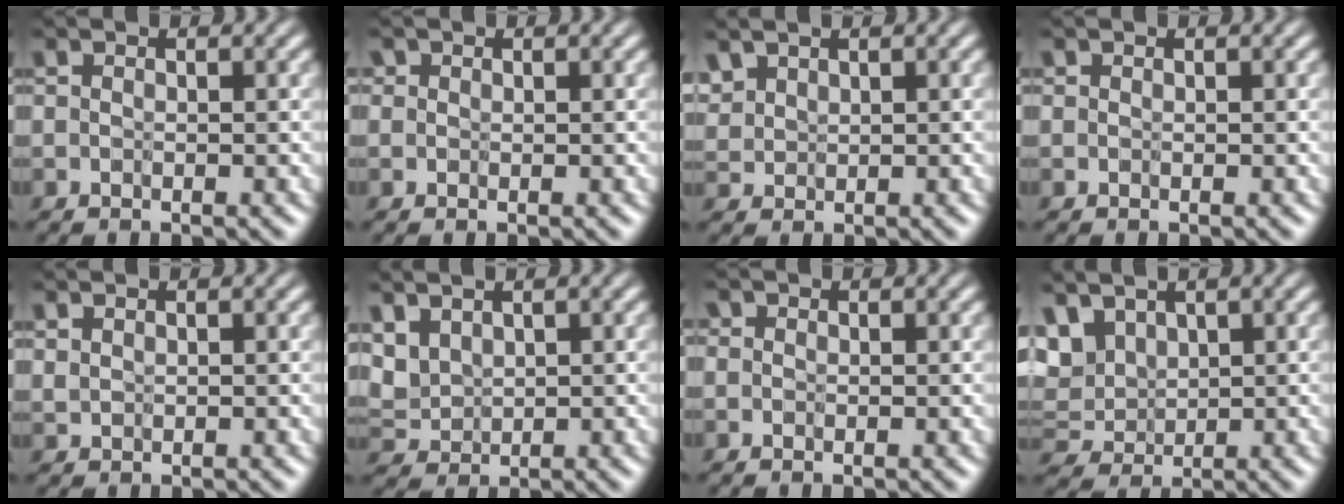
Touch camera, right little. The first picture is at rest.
{"total": 1.8, "force": [1.0, 1.3, 0.5], "torque": [-0.023, 0.010, -0.003]}
{"total": 3.0, "force": [2.1, 1.8, 1.1], "torque": [-0.068, 0.004, 0.051]}
{"total": 0.5, "force": [0.3, 0.4, 0.1], "torque": [-0.003, 0.001, -0.006]}
{"total": 0.9, "force": [0.8, 0.2, 0.0], "torque": [-0.006, 0.002, 0.011]}
{"total": 2.1, "force": [1.3, 1.3, 0.9], "torque": [-0.053, -0.008, 0.036]}
{"total": 1.5, "force": [0.7, 1.1, 0.6], "torque": [-0.021, 0.006, -0.005]}
{"total": 3.1, "force": [2.0, 1.8, 1.6], "torque": [-0.059, 0.004, 0.040]}